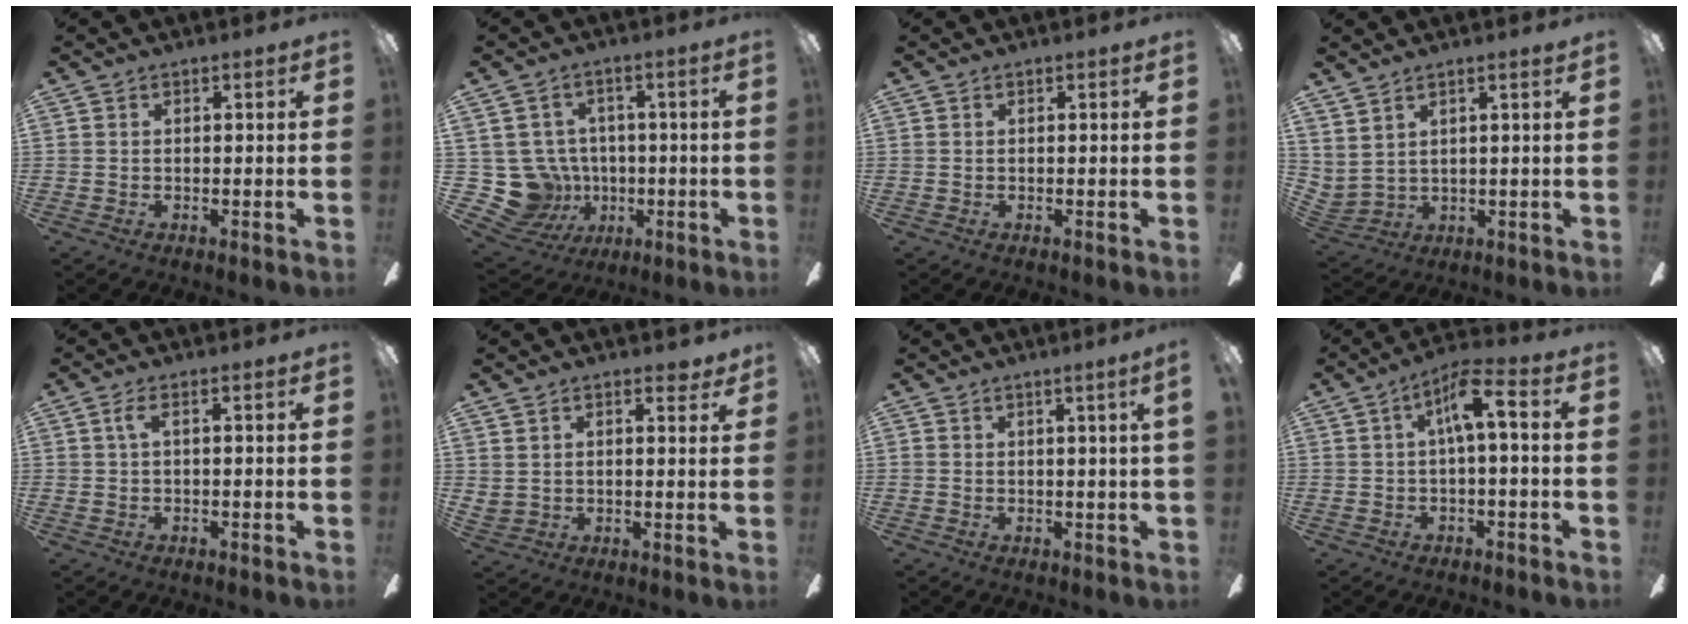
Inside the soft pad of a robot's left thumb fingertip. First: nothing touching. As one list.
[{"total": 12.0, "force": [-1.4, 11.4, 3.5], "torque": [-0.117, 0.004, -0.015]}, {"total": 0.0}, {"total": 3.7, "force": [3.5, 1.0, 0.9], "torque": [-0.031, -0.017, 0.065]}, {"total": 2.7, "force": [0.5, 0.7, 2.6], "torque": [-0.054, 0.007, 0.007]}, {"total": 4.2, "force": [3.2, 2.6, 0.9], "torque": [-0.011, -0.008, 0.058]}, {"total": 2.0, "force": [0.9, -0.6, 1.7], "torque": [-0.024, -0.009, 0.012]}, {"total": 8.1, "force": [1.2, 2.8, 7.5], "torque": [-0.125, 0.010, 0.019]}]